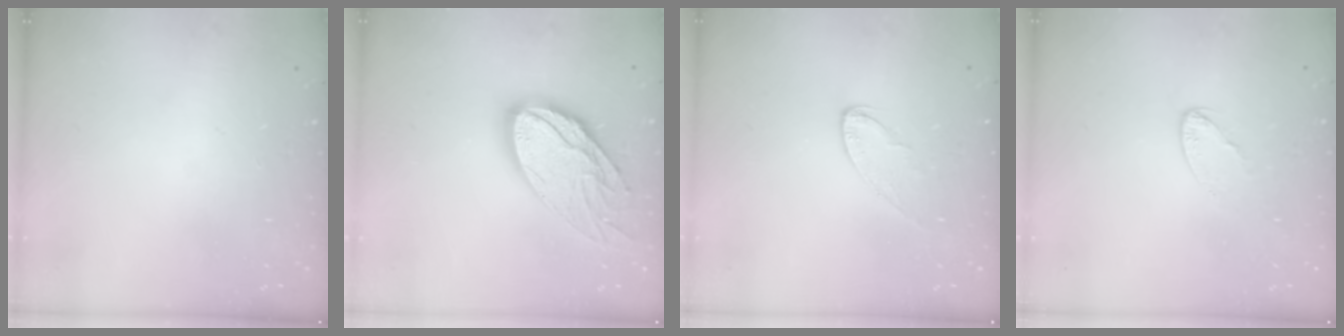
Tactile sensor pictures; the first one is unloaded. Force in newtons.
{"total": 20.0, "press": 19.9, "slide": 1.8}
{"total": 4.9, "press": 4.9, "slide": 0.4}
{"total": 5.7, "press": 5.7, "slide": 0.5}